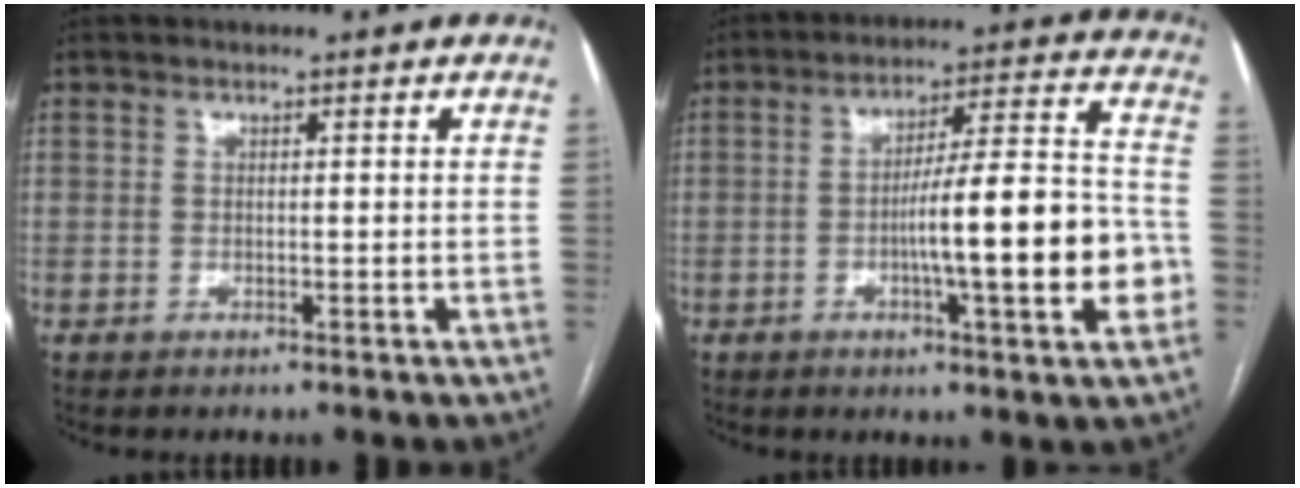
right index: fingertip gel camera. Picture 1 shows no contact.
{"total": 15.8, "force": [-3.8, 1.3, 15.3], "torque": [-0.230, 0.013, -0.055]}